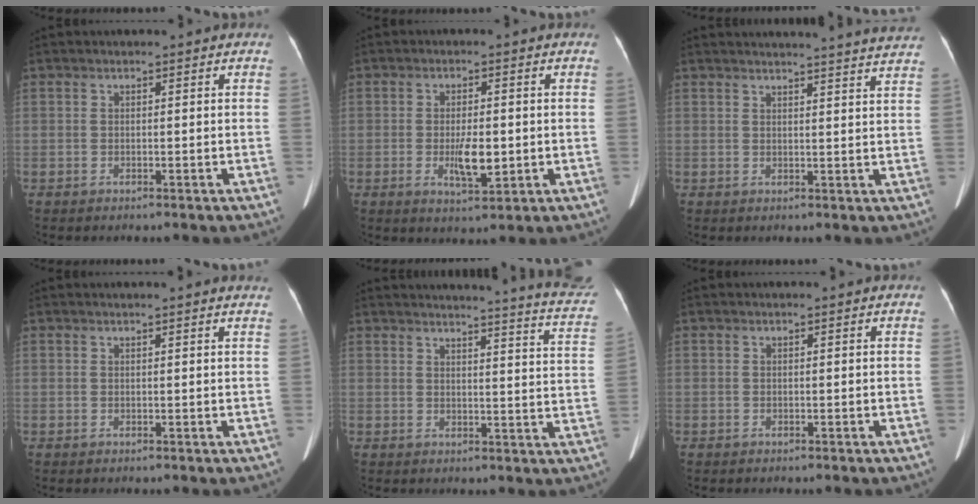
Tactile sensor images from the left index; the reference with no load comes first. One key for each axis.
{"total": 5.1, "fx": -1.0, "fy": 1.6, "fz": 4.7, "tx": -0.091, "ty": -0.009, "tz": -0.012}
{"total": 18.1, "fx": 17.5, "fy": -0.1, "fz": 4.7, "tx": -0.059, "ty": -0.038, "tz": 0.195}
{"total": 3.7, "fx": 3.4, "fy": -0.3, "fz": 1.4, "tx": -0.017, "ty": 0.009, "tz": 0.029}
{"total": 19.6, "fx": 18.7, "fy": 0.2, "fz": 5.9, "tx": -0.068, "ty": -0.096, "tz": 0.187}
{"total": 0.0}